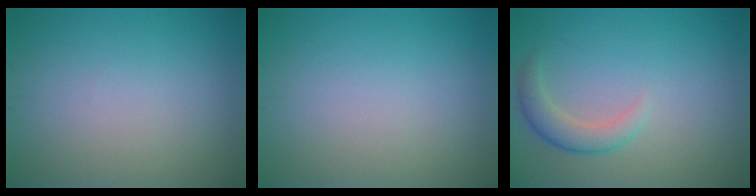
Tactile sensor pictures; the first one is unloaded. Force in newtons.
{"total": 0.0}
{"total": 2.5, "press": 2.5, "slide": 0.3}